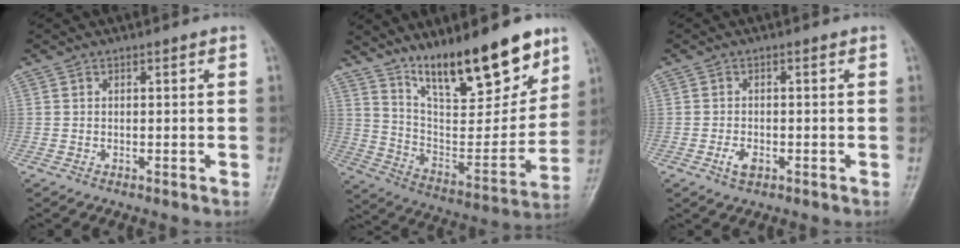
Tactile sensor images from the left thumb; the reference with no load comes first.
{"total": 20.9, "force": [14.6, 6.3, 13.7], "torque": [-0.170, -0.080, 0.252]}
{"total": 2.5, "force": [-1.0, 1.4, 1.7], "torque": [-0.034, 0.000, -0.018]}